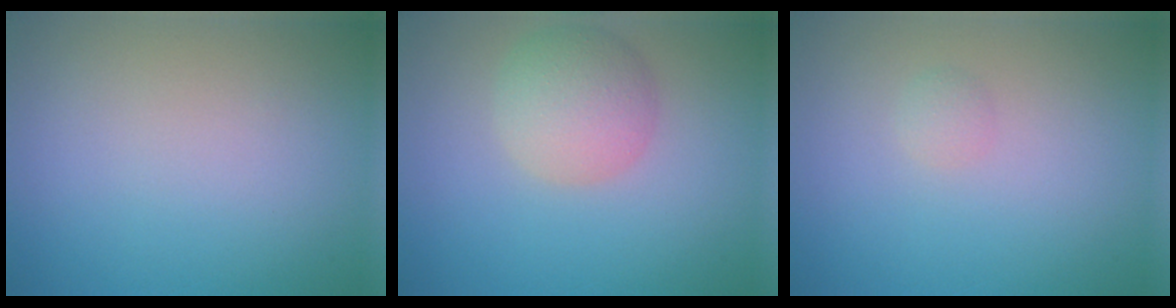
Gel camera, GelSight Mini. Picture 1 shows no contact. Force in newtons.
{"total": 4.1, "press": 4.1, "slide": 0.3}
{"total": 0.7, "press": 0.7, "slide": 0.0}